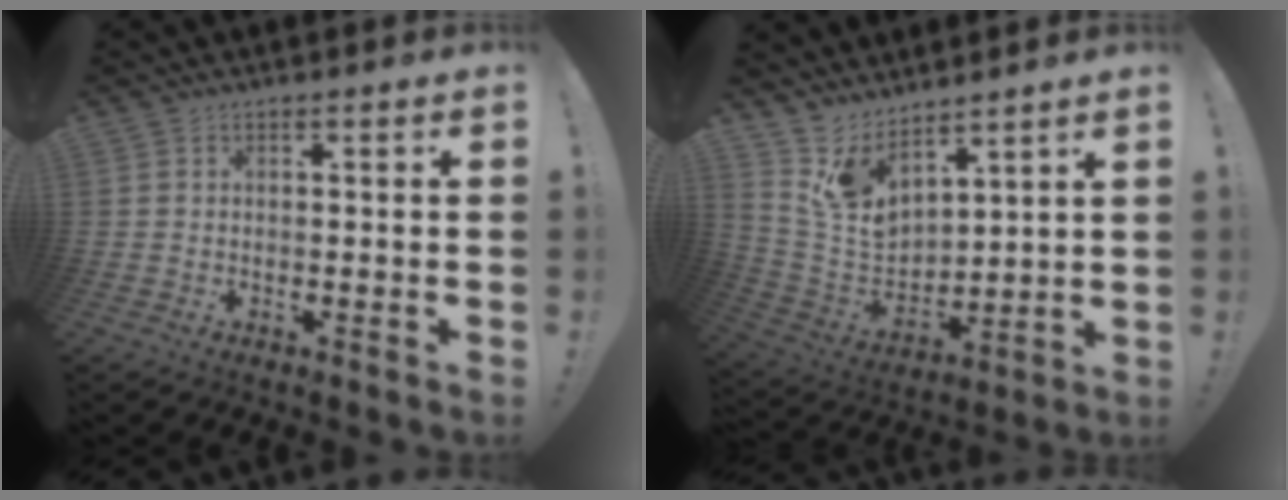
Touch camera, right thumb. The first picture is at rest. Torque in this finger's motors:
{"motor_torque": [-0.79, 1.26, 0.28, -0.06, 0.12]}